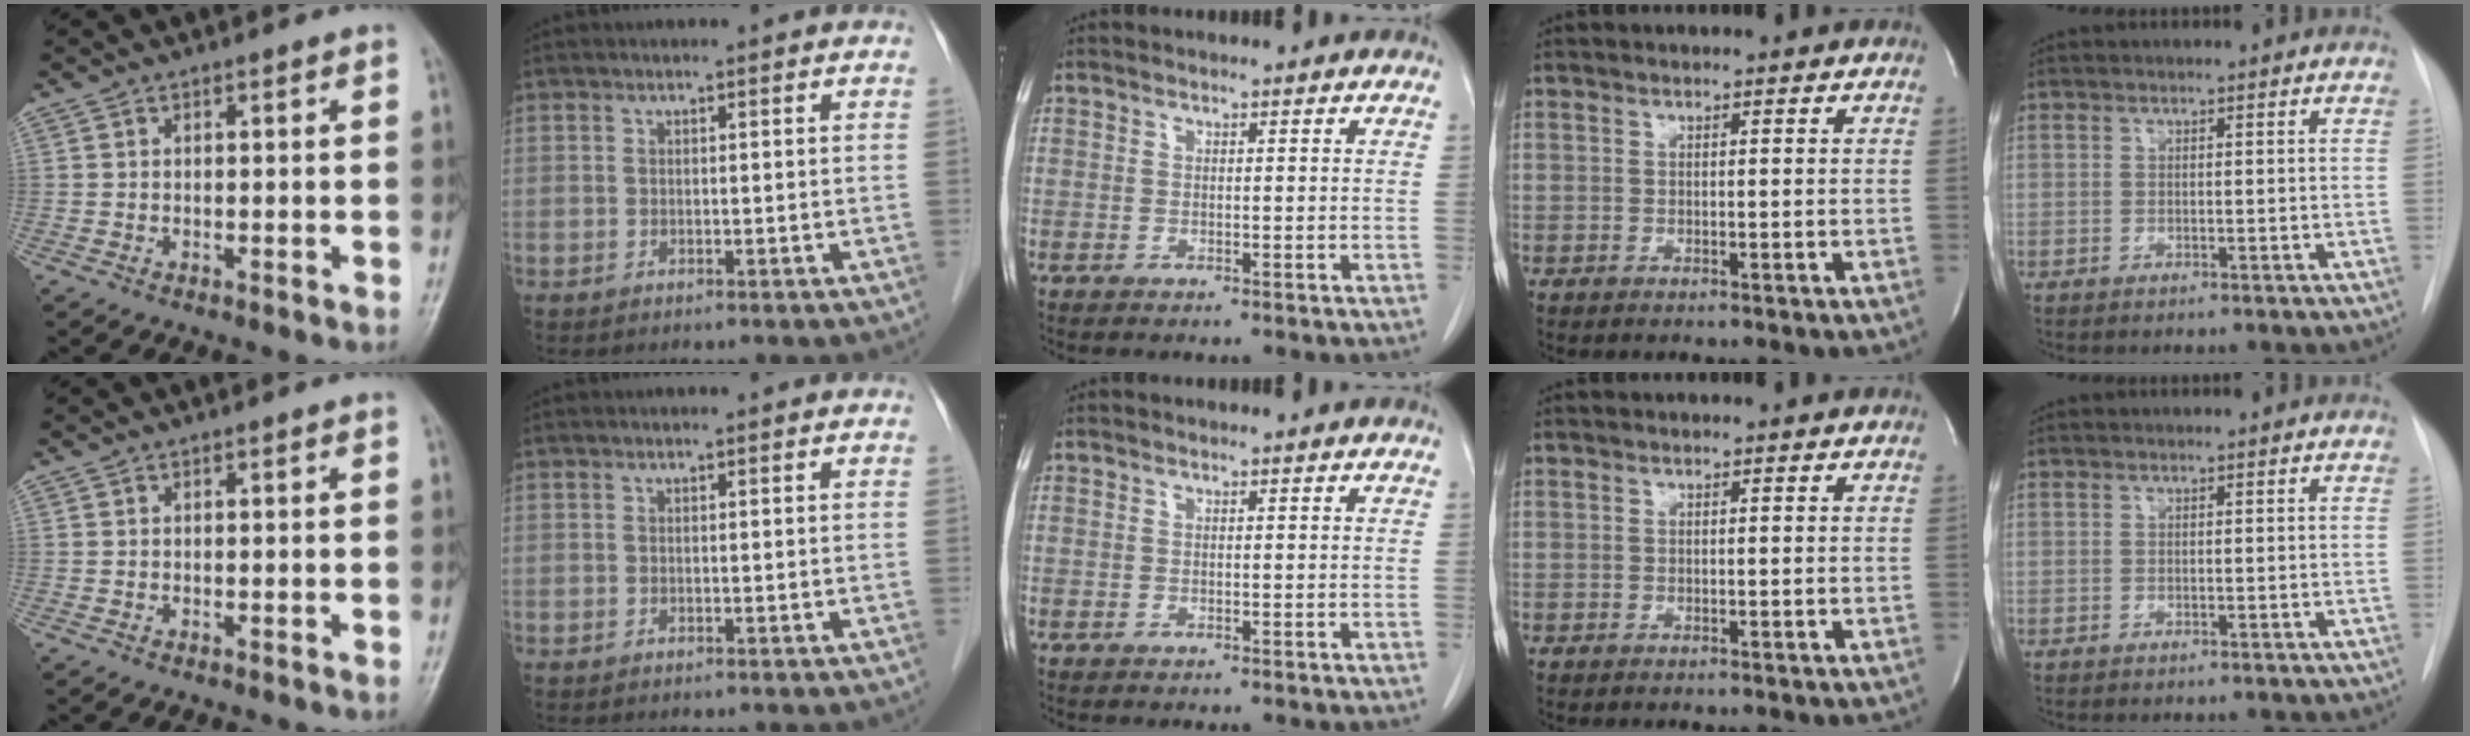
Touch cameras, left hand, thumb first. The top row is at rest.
{}